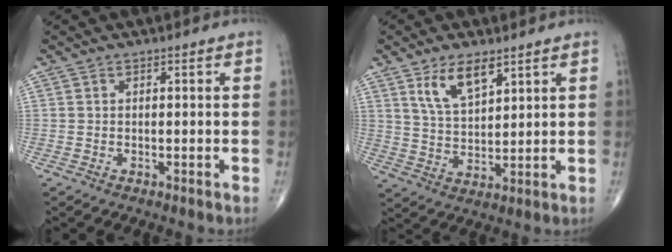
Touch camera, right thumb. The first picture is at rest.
{"total": 8.0, "force": [4.8, 3.4, 5.4], "torque": [-0.089, -0.028, 0.096]}